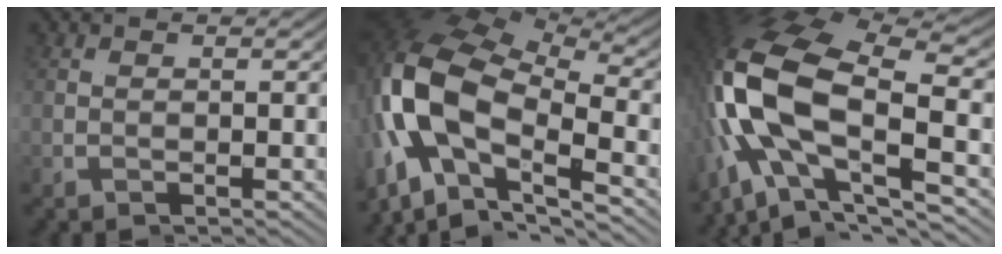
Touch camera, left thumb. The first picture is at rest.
{"total": 14.5, "force": [-0.6, 8.8, 11.5], "torque": [-0.243, -0.005, -0.024]}
{"total": 13.6, "force": [-0.2, 7.3, 11.5], "torque": [-0.245, 0.009, -0.015]}